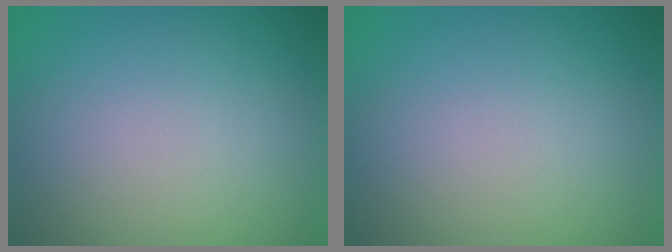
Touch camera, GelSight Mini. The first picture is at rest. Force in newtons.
{"total": 0.0}